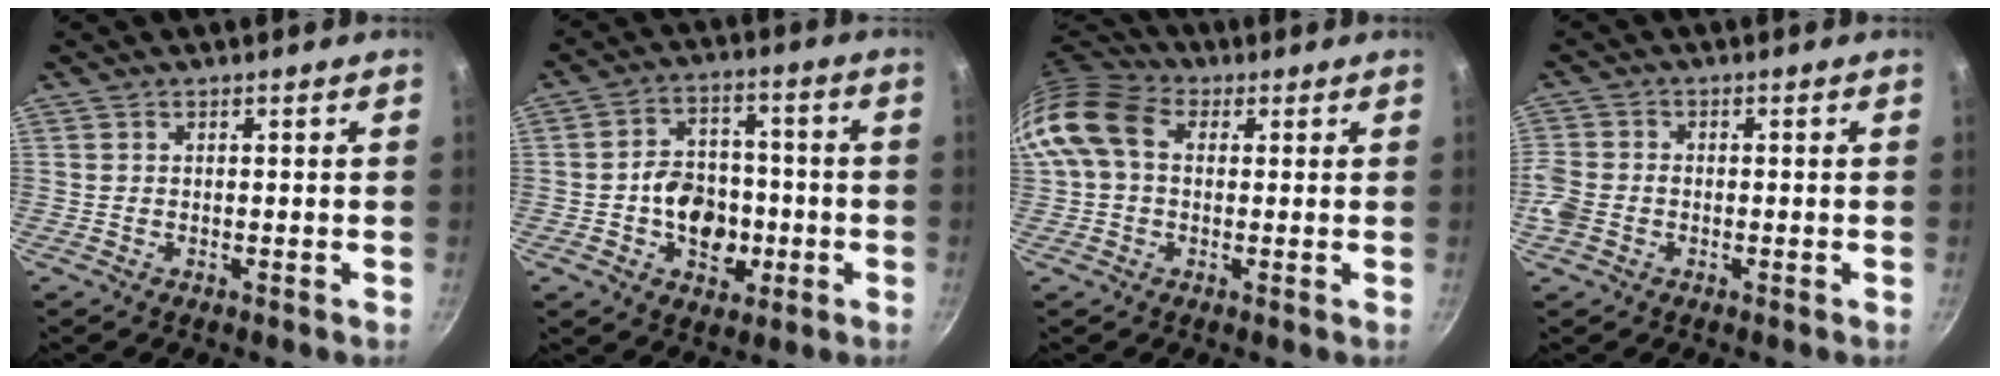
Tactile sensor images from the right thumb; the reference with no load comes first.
{"total": 11.9, "force": [-2.7, 9.0, 7.2], "torque": [-0.073, 0.027, -0.043]}
{"total": 11.2, "force": [1.8, 8.2, 7.4], "torque": [-0.127, 0.023, 0.013]}
{"total": 5.8, "force": [-1.9, 4.5, 3.1], "torque": [-0.073, 0.011, -0.048]}